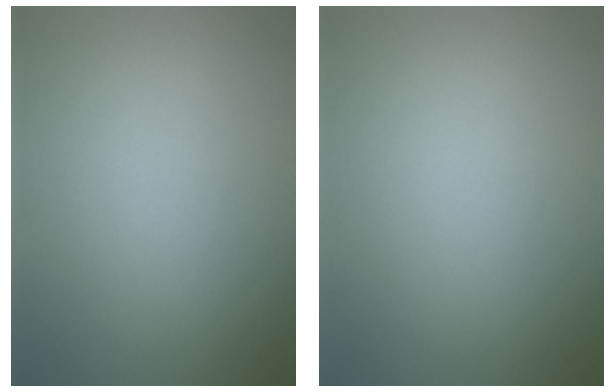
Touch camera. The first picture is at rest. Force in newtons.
{"total": 0.0}